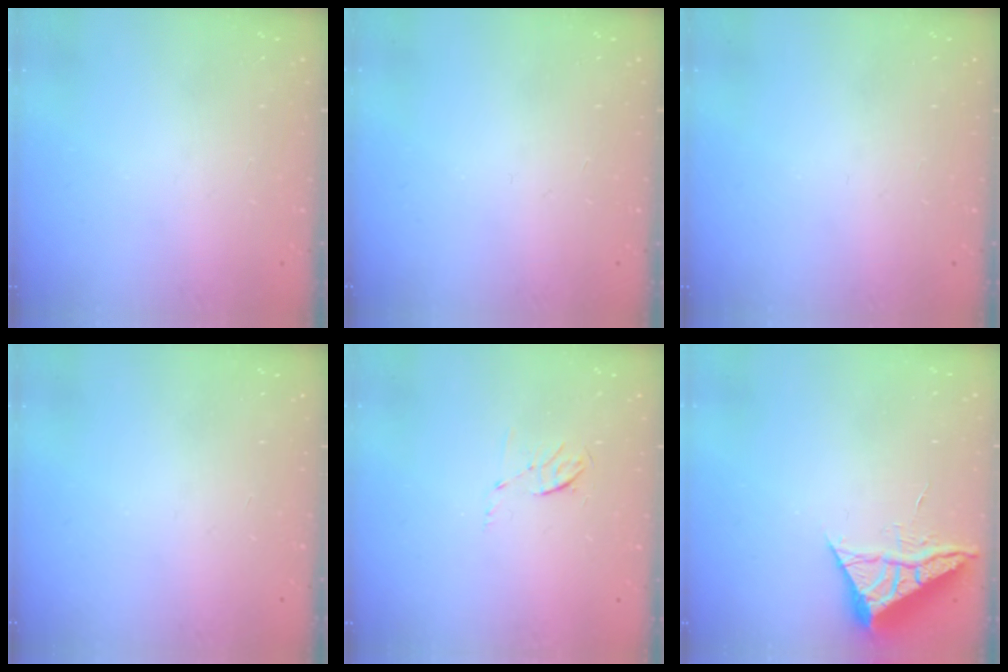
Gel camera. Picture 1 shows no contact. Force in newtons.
{"total": 0.0}
{"total": 0.0}
{"total": 0.0}
{"total": 4.2, "press": 3.9, "slide": 1.6}
{"total": 6.0, "press": 5.9, "slide": 0.4}